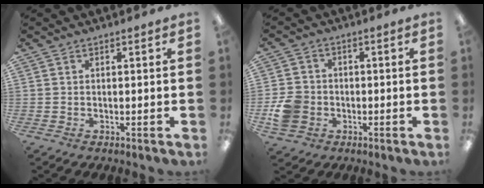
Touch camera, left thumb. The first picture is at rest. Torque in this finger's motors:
{"motor_torque": [-0.24, 0.27, 0.03, -0.03, 0.03]}